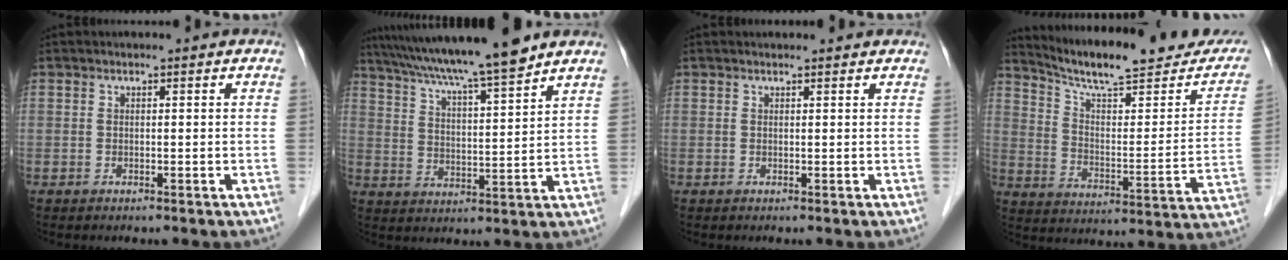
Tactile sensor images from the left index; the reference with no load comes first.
{"total": 15.0, "force": [12.6, -0.7, 8.0], "torque": [-0.140, 0.009, 0.199]}
{"total": 2.6, "force": [2.5, 0.4, 0.6], "torque": [-0.013, 0.011, 0.023]}
{"total": 21.8, "force": [19.2, 3.1, 9.7], "torque": [-0.139, -0.041, 0.265]}